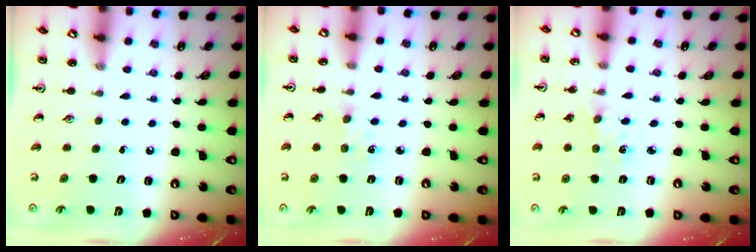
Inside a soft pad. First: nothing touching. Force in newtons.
{"total": 2.4, "press": 2.4, "slide": 0.4}
{"total": 2.0, "press": 2.0, "slide": 0.3}